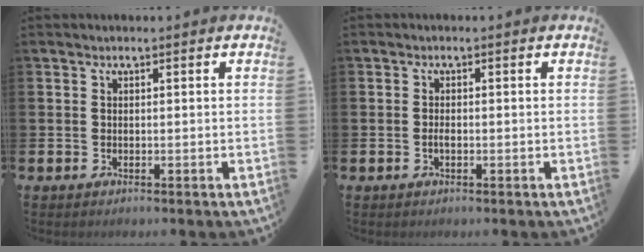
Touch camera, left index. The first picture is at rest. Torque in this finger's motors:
{"motor_torque": [0.21, 0.07, 0.01, 0.04]}